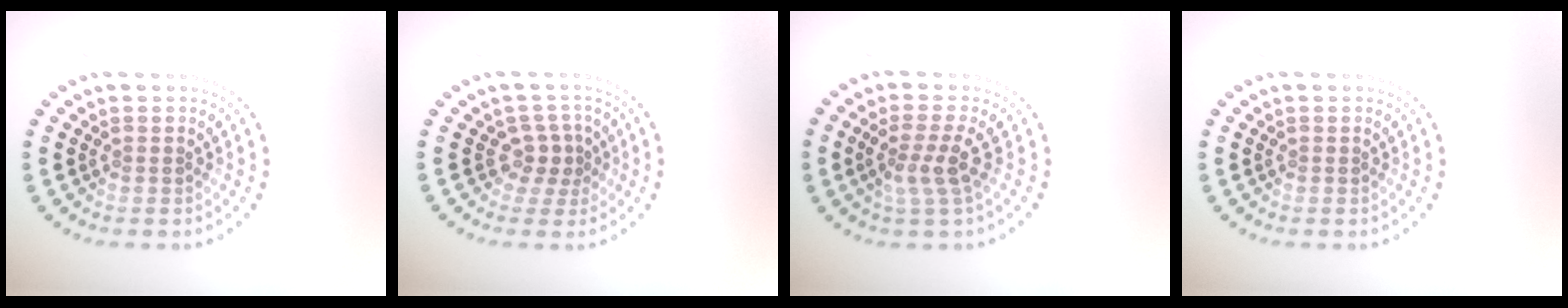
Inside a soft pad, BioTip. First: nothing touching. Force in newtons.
{"total": 2.1, "press": 1.6, "slide": 1.4}
{"total": 2.7, "press": 2.0, "slide": 1.8}
{"total": 0.0}